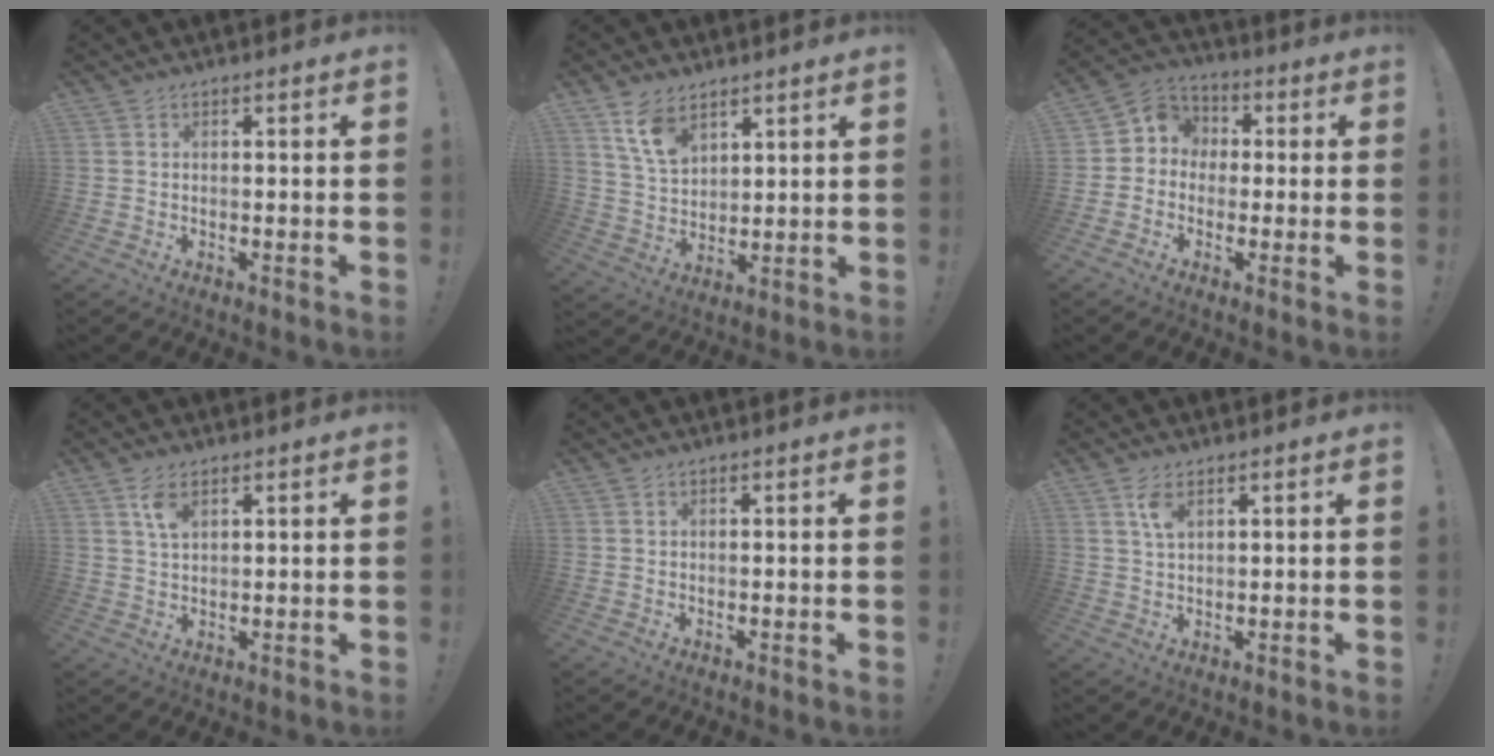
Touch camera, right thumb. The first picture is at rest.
{"total": 9.8, "force": [6.4, 5.8, 4.7], "torque": [-0.088, -0.026, 0.125]}
{"total": 6.4, "force": [-0.8, 6.2, 1.6], "torque": [-0.019, 0.015, -0.009]}
{"total": 4.6, "force": [2.3, 2.2, 3.2], "torque": [-0.061, -0.005, 0.042]}
{"total": 0.0}
{"total": 4.2, "force": [2.1, 1.9, 3.2], "torque": [-0.061, -0.005, 0.036]}